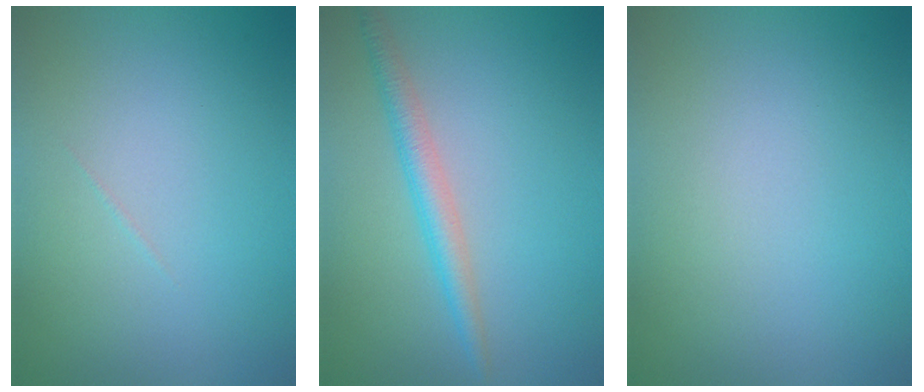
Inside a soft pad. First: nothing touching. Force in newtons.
{"total": 2.6, "press": 2.6, "slide": 0.0}
{"total": 0.0}